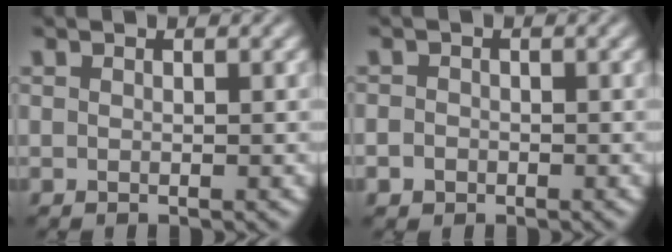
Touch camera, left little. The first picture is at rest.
{"total": 1.4, "force": [-0.6, 1.1, 0.5], "torque": [-0.001, -0.002, -0.012]}